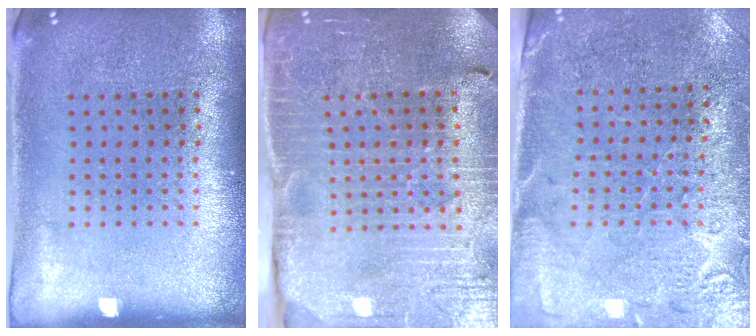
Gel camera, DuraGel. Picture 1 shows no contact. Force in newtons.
{"total": 3.6, "press": 3.6, "slide": 0.4}
{"total": 2.8, "press": 2.5, "slide": 1.1}